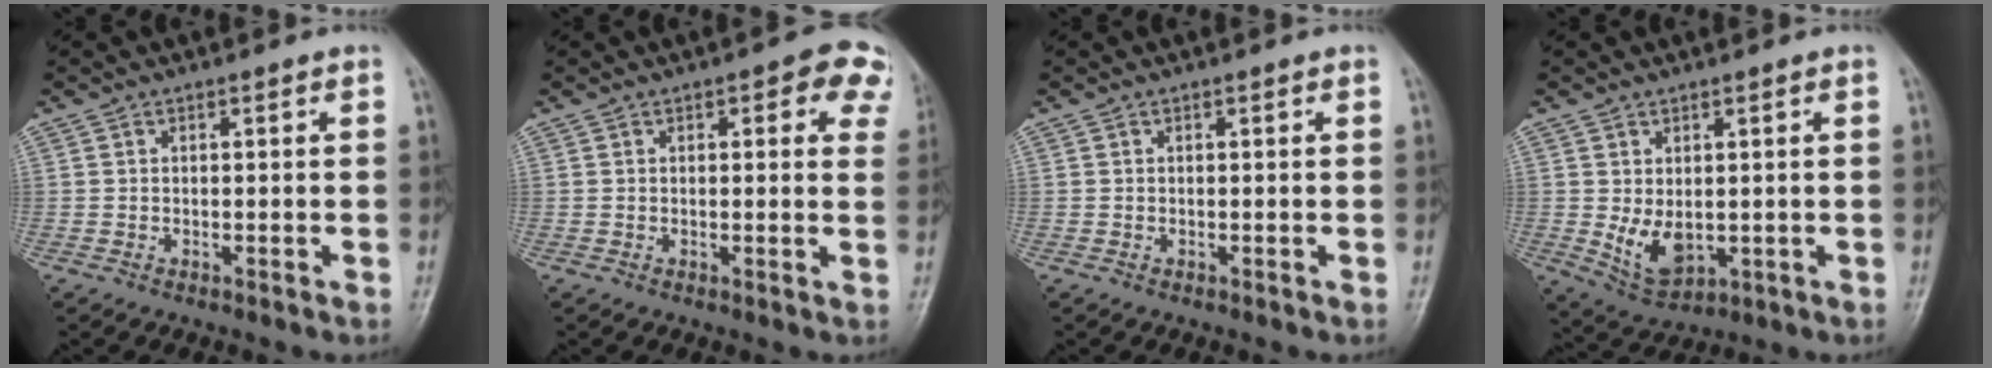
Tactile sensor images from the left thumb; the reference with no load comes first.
{"total": 7.4, "force": [3.4, 3.4, 5.7], "torque": [-0.025, -0.003, 0.028]}
{"total": 0.0}
{"total": 6.3, "force": [0.1, 4.1, 4.8], "torque": [-0.074, -0.015, 0.021]}